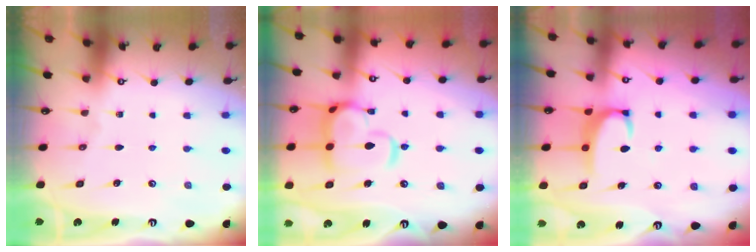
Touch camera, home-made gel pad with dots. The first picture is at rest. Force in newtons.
{"total": 7.6, "press": 7.5, "slide": 1.4}
{"total": 2.9, "press": 2.9, "slide": 0.5}